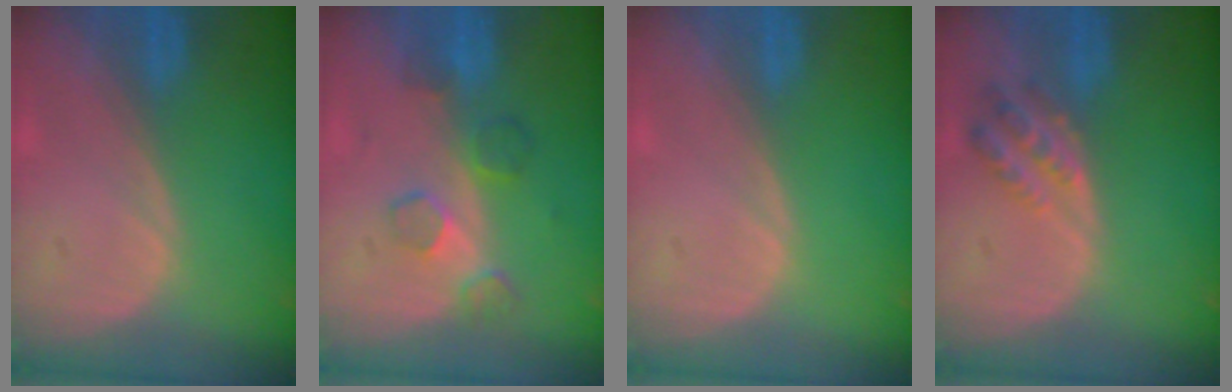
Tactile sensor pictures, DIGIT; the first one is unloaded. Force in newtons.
{"total": 4.8, "press": 4.5, "slide": 1.5}
{"total": 0.0}
{"total": 4.4, "press": 4.1, "slide": 1.7}